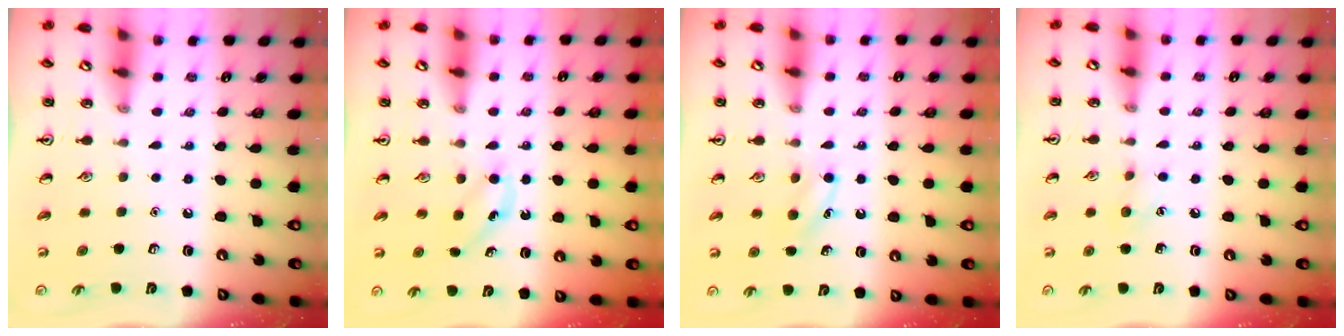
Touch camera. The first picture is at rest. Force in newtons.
{"total": 3.5, "press": 3.2, "slide": 1.2}
{"total": 4.7, "press": 4.5, "slide": 1.4}
{"total": 6.0, "press": 5.8, "slide": 1.2}